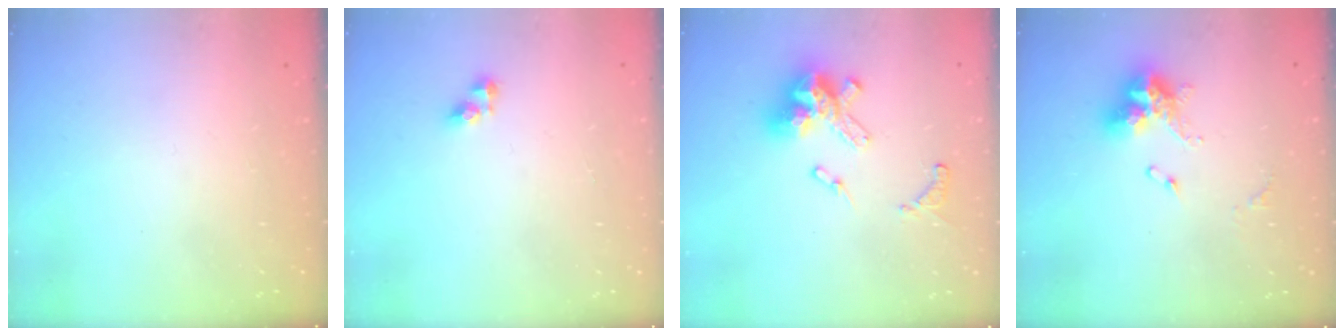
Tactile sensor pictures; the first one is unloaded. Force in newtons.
{"total": 5.0, "press": 5.0, "slide": 0.7}
{"total": 15.0, "press": 14.9, "slide": 1.9}
{"total": 11.1, "press": 11.0, "slide": 1.3}